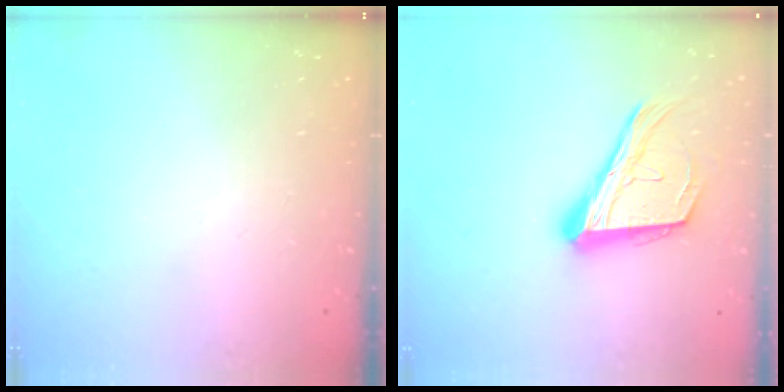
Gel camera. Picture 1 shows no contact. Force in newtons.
{"total": 17.8, "press": 17.7, "slide": 1.9}